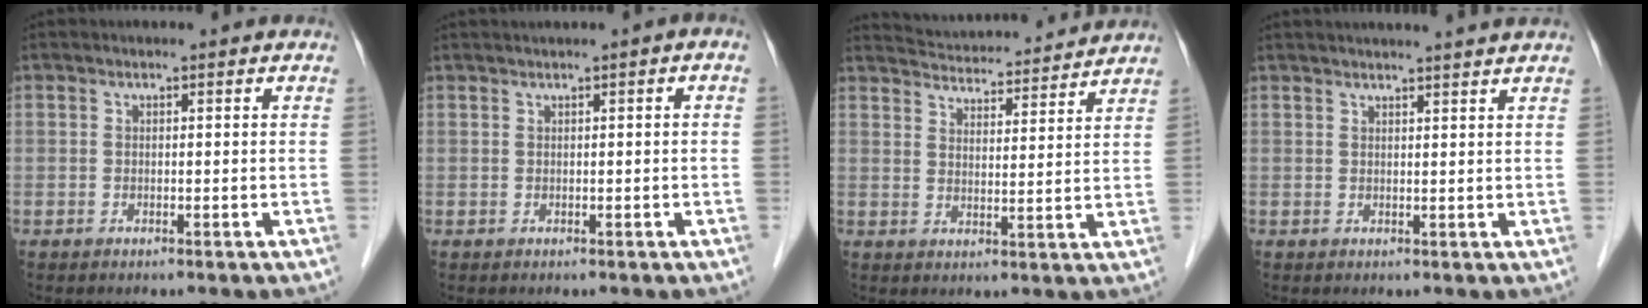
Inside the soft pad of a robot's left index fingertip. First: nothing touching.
{"total": 1.4, "force": [0.4, 0.0, 1.3], "torque": [-0.028, 0.011, 0.011]}
{"total": 14.1, "force": [13.7, 1.1, 3.4], "torque": [-0.061, 0.019, 0.193]}
{"total": 8.7, "force": [8.0, -0.8, 3.2], "torque": [-0.039, 0.021, 0.088]}